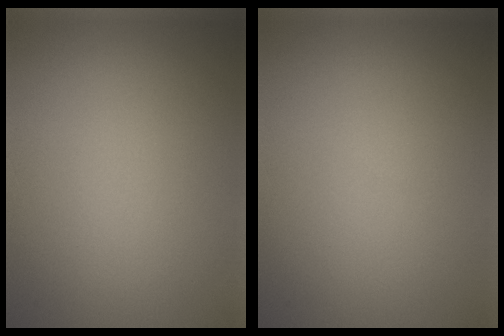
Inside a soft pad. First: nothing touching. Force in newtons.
{"total": 0.0}